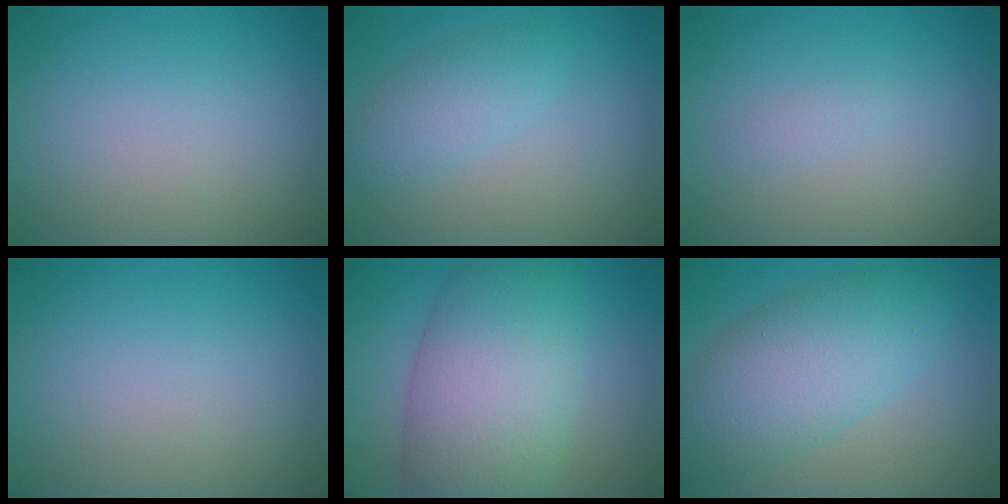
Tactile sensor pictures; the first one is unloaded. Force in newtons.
{"total": 2.8, "press": 2.8, "slide": 0.1}
{"total": 0.7, "press": 0.7, "slide": 0.1}
{"total": 0.0}
{"total": 10.4, "press": 10.4, "slide": 0.3}
{"total": 7.3, "press": 7.3, "slide": 0.2}